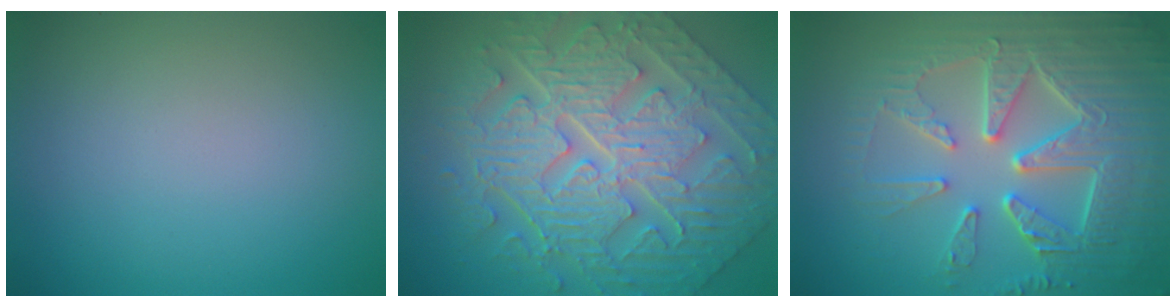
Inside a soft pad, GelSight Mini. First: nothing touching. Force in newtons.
{"total": 11.0, "press": 7.8, "slide": 7.8}
{"total": 8.2, "press": 6.4, "slide": 5.1}